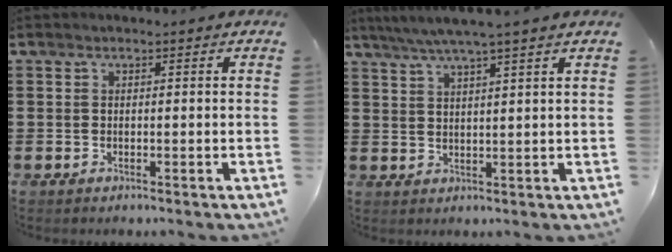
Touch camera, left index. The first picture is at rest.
{"total": 4.1, "force": [3.3, -0.6, 2.4], "torque": [-0.055, -0.009, 0.058]}